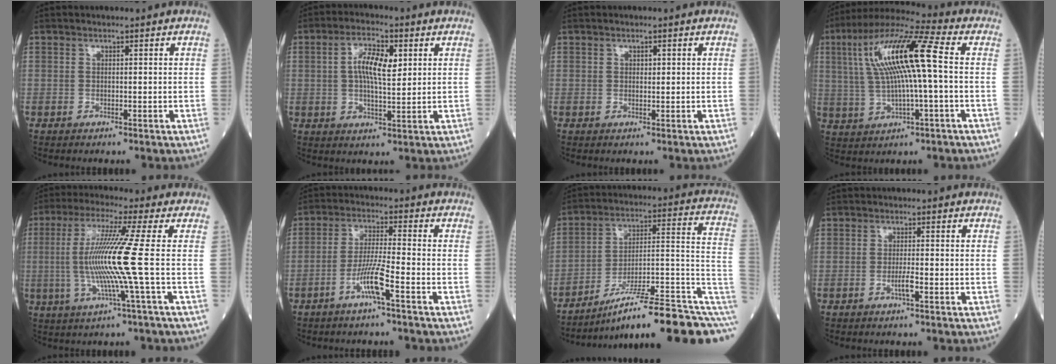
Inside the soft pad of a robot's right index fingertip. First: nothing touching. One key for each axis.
{"total": 7.2, "fx": 1.7, "fy": 2.2, "fz": 6.6, "tx": -0.126, "ty": 0.010, "tz": 0.029}
{"total": 0.9, "fx": 0.4, "fy": 0.5, "fz": 0.6, "tx": -0.009, "ty": -0.002, "tz": 0.006}
{"total": 14.8, "fx": 2.1, "fy": 1.4, "fz": 14.6, "tx": -0.288, "ty": 0.029, "tz": 0.035}
{"total": 11.3, "fx": -0.8, "fy": -2.2, "fz": 11.1, "tx": -0.227, "ty": -0.007, "tz": -0.017}
{"total": 6.9, "fx": -3.5, "fy": -0.3, "fz": 5.9, "tx": -0.117, "ty": 0.000, "tz": -0.071}
{"total": 20.7, "fx": -12.7, "fy": 2.1, "fz": 16.2, "tx": -0.157, "ty": 0.041, "tz": -0.194}
{"total": 1.9, "fx": -0.8, "fy": 0.0, "fz": 1.7, "tx": -0.034, "ty": -0.002, "tz": -0.017}